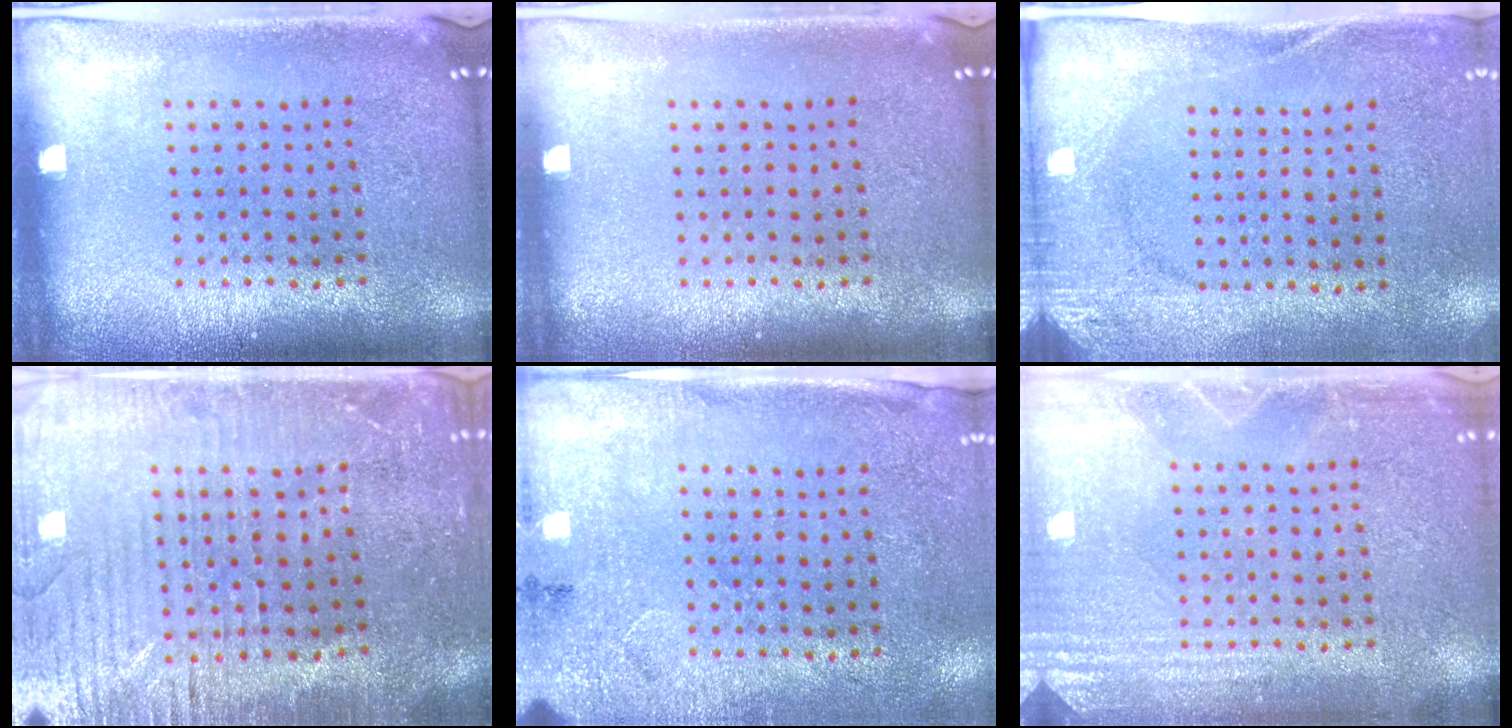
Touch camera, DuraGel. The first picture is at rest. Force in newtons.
{"total": 0.0}
{"total": 2.6, "press": 2.0, "slide": 1.6}
{"total": 2.7, "press": 2.6, "slide": 0.6}
{"total": 2.7, "press": 2.2, "slide": 1.6}
{"total": 3.4, "press": 3.4, "slide": 0.5}